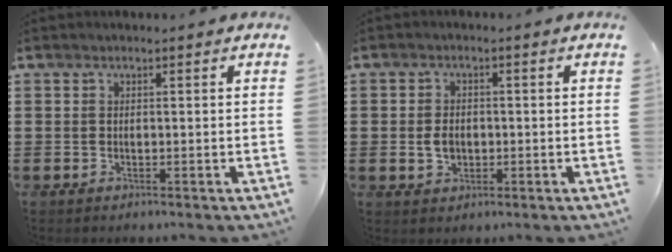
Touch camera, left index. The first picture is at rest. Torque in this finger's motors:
{"motor_torque": [0.34, 0.28, 0.12, 0.06]}